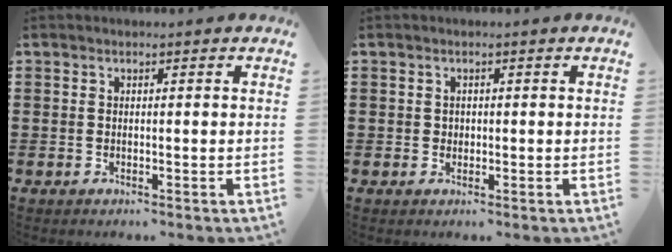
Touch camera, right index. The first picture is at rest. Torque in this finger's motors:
{"motor_torque": [-0.13, 0.00, 0.00, -0.01]}